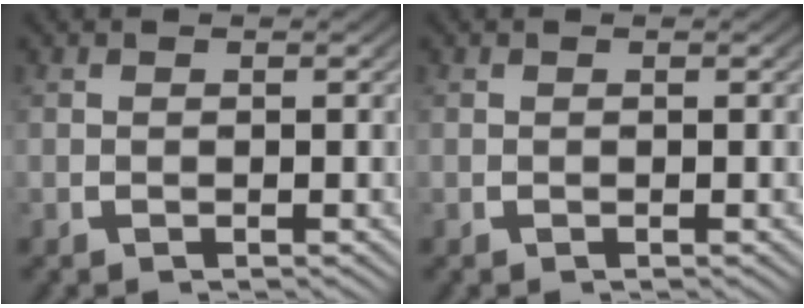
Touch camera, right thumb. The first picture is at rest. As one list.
[{"total": 0.0}]